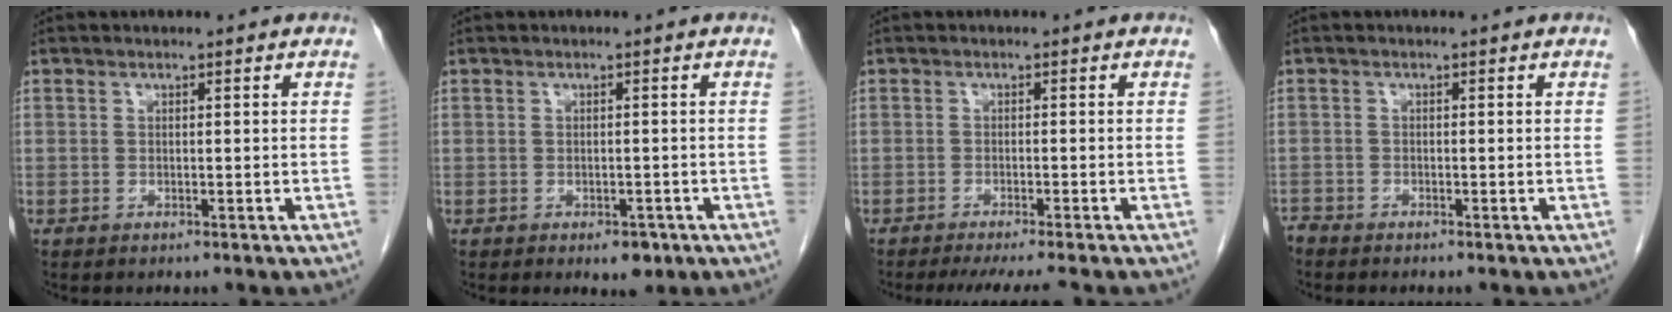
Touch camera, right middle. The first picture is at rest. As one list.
[{"total": 2.5, "force": [-1.4, 1.3, 1.6], "torque": [-0.016, 0.002, -0.010]}, {"total": 7.7, "force": [-6.7, -0.3, 3.8], "torque": [-0.036, -0.017, -0.095]}, {"total": 1.6, "force": [-1.6, 0.3, 0.1], "torque": [-0.003, -0.002, -0.030]}]